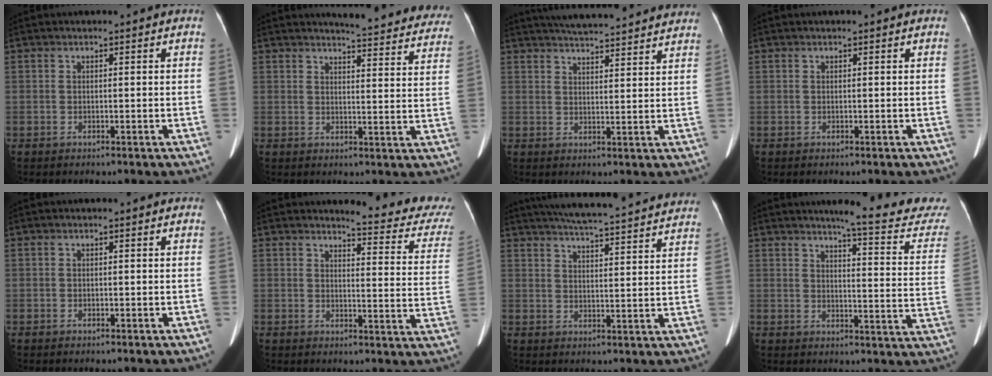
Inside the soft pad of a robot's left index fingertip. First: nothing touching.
{"total": 19.4, "force": [18.5, 2.5, 5.2], "torque": [-0.044, -0.068, 0.193]}
{"total": 17.9, "force": [16.6, 1.6, 6.4], "torque": [-0.095, 0.022, 0.215]}
{"total": 0.5, "force": [0.5, 0.0, 0.2], "torque": [-0.004, 0.012, 0.008]}
{"total": 0.0}
{"total": 13.1, "force": [12.6, 0.7, 3.7], "torque": [-0.030, -0.079, 0.117]}
{"total": 24.9, "force": [23.0, 1.6, 9.4], "torque": [-0.152, -0.011, 0.288]}
{"total": 15.5, "force": [14.5, -0.2, 5.4], "torque": [-0.060, -0.087, 0.152]}